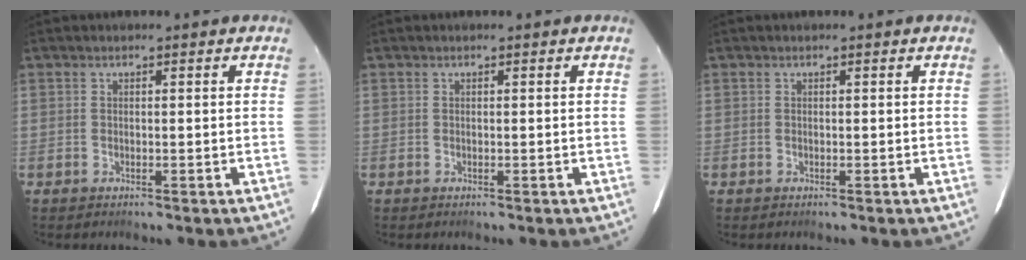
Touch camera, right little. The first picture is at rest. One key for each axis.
{"total": 0.0}
{"total": 0.0}